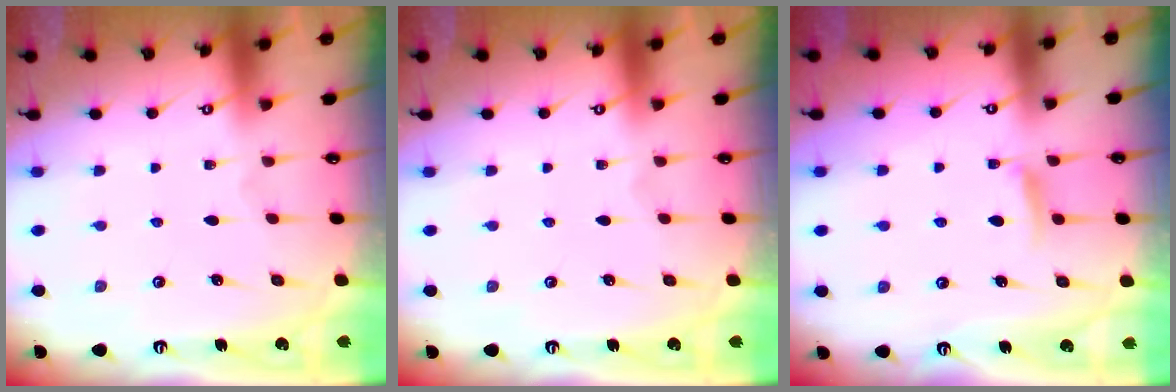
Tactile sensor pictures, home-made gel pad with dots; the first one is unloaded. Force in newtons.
{"total": 0.0}
{"total": 6.1, "press": 6.1, "slide": 0.9}